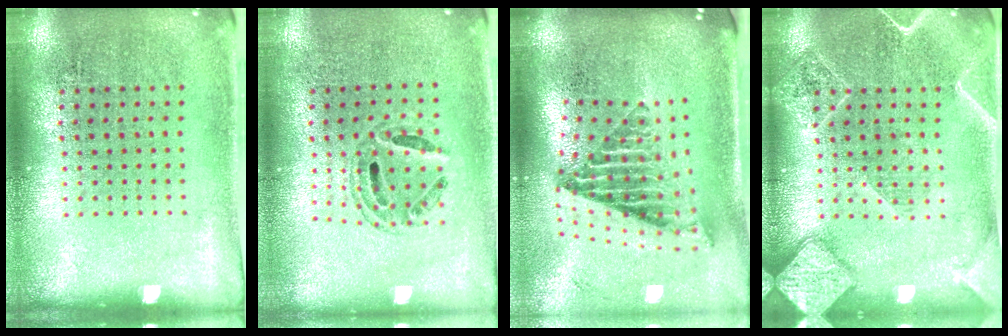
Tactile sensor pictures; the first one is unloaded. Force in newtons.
{"total": 0.8, "press": 0.7, "slide": 0.2}
{"total": 2.6, "press": 1.6, "slide": 2.0}
{"total": 1.9, "press": 1.9, "slide": 0.2}